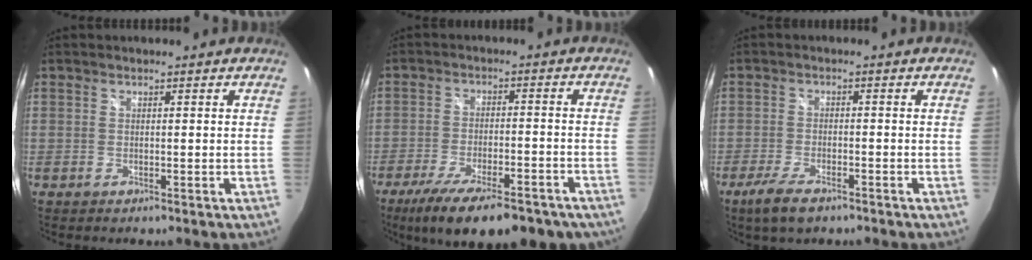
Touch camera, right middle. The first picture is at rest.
{"total": 20.3, "force": [-14.8, 6.9, 12.0], "torque": [-0.217, -0.045, -0.208]}
{"total": 6.2, "force": [-4.4, 1.9, 3.9], "torque": [-0.100, -0.018, -0.081]}